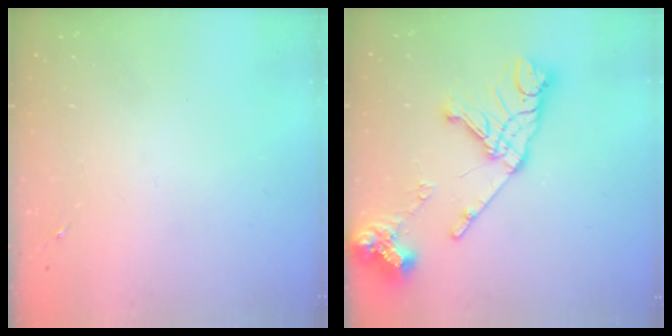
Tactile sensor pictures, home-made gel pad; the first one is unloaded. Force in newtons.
{"total": 19.2, "press": 19.1, "slide": 2.3}